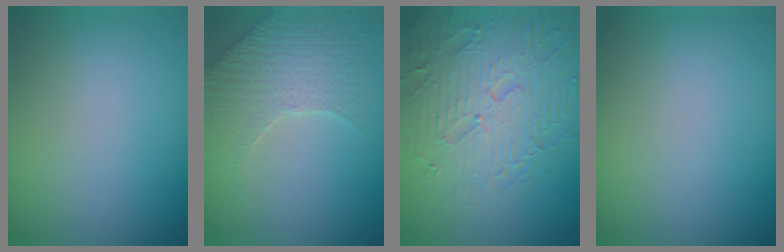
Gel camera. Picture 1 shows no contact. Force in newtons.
{"total": 2.6, "press": 2.4, "slide": 1.0}
{"total": 6.5, "press": 5.4, "slide": 3.6}
{"total": 0.0}